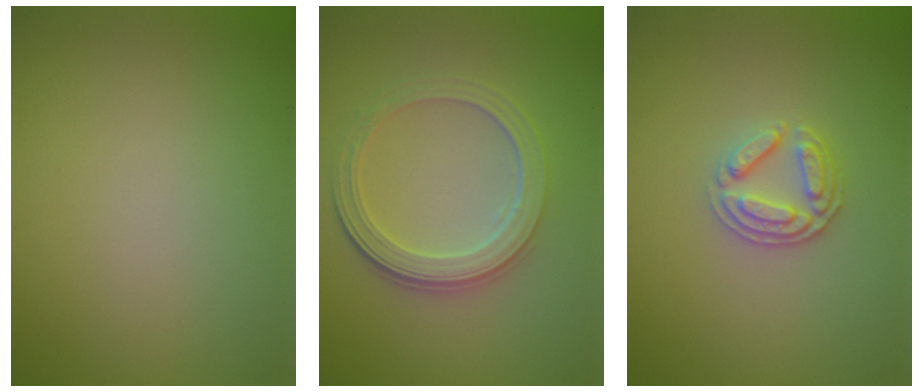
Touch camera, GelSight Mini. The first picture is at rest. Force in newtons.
{"total": 4.5, "press": 3.6, "slide": 2.7}
{"total": 2.6, "press": 2.5, "slide": 0.6}